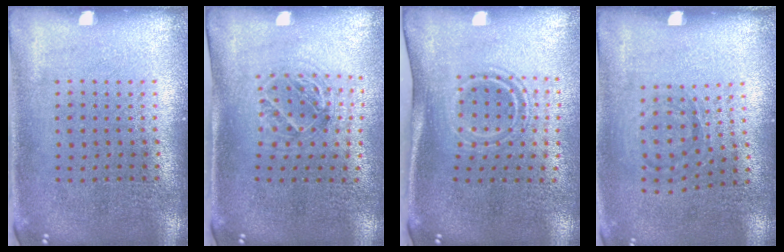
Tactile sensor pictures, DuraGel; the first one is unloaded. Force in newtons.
{"total": 1.1, "press": 1.1, "slide": 0.3}
{"total": 1.6, "press": 1.0, "slide": 1.3}
{"total": 1.0, "press": 0.7, "slide": 0.7}